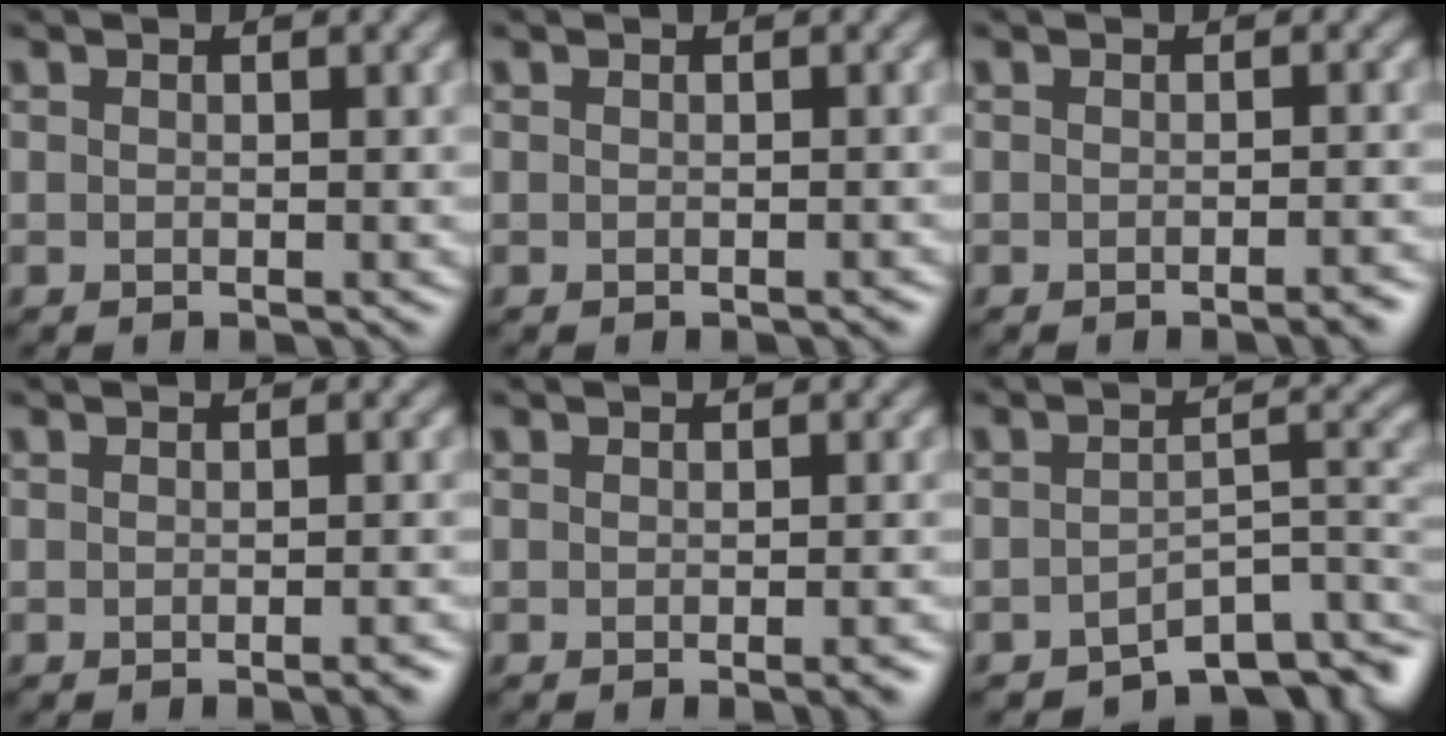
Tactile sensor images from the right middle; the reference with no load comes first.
{"total": 0.5, "force": [-0.4, 0.1, 0.3], "torque": [-0.003, 0.002, -0.004]}
{"total": 2.0, "force": [-1.2, 0.5, 1.5], "torque": [-0.010, 0.002, -0.021]}
{"total": 2.1, "force": [-1.1, 0.5, 1.7], "torque": [-0.013, 0.001, -0.017]}
{"total": 2.4, "force": [-1.0, 0.6, 2.0], "torque": [-0.016, 0.000, -0.014]}
{"total": 6.6, "force": [-4.9, 2.7, 3.7], "torque": [-0.031, -0.009, -0.070]}